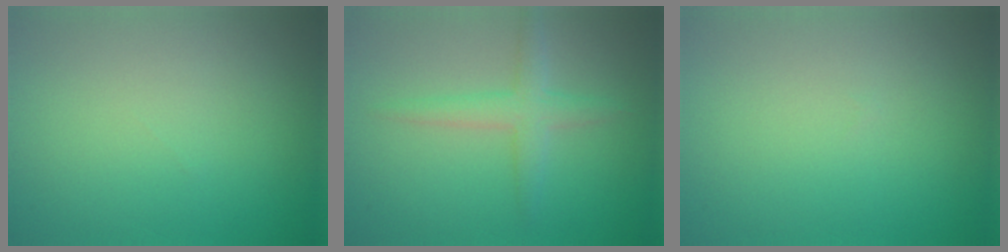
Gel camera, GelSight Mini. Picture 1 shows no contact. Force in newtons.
{"total": 2.4, "press": 2.4, "slide": 0.1}
{"total": 0.0}